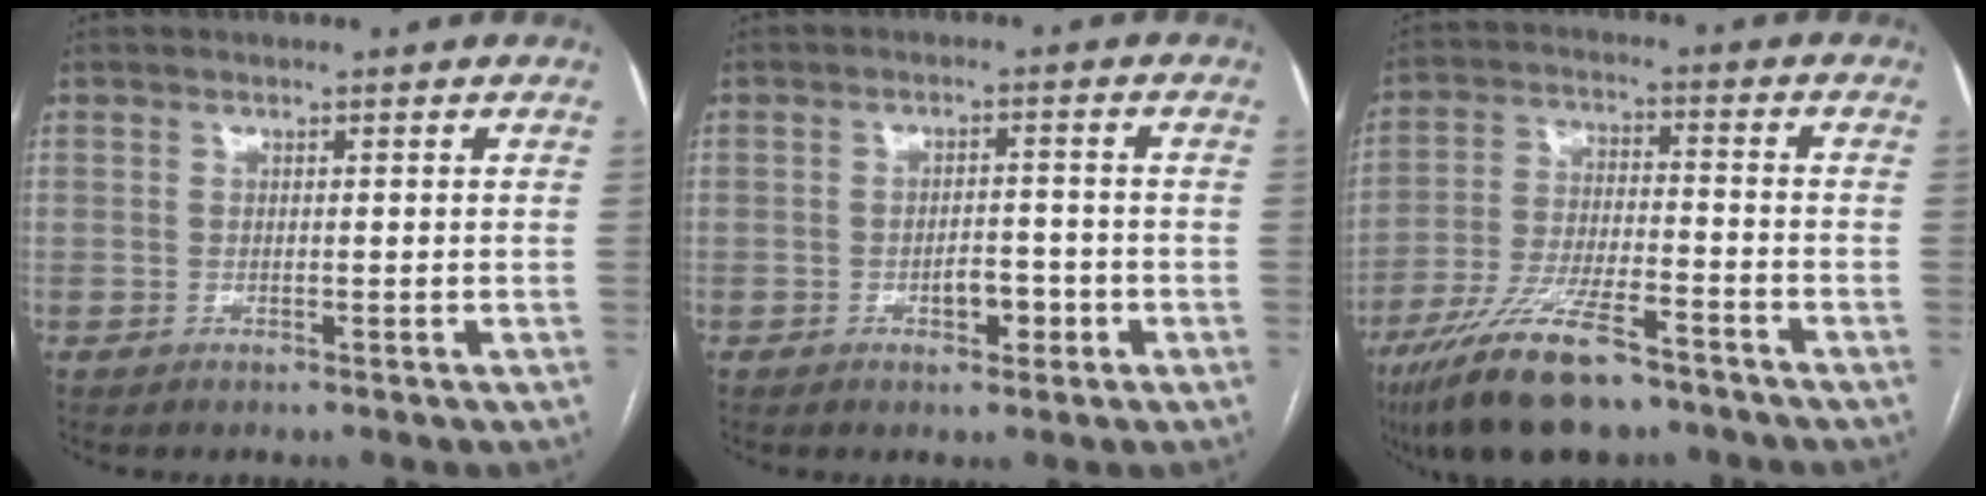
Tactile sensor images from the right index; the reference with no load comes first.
{"total": 3.7, "force": [-1.7, 1.7, 2.9], "torque": [-0.042, 0.005, -0.022]}
{"total": 14.8, "force": [-10.6, 3.5, 9.7], "torque": [-0.196, -0.026, -0.190]}